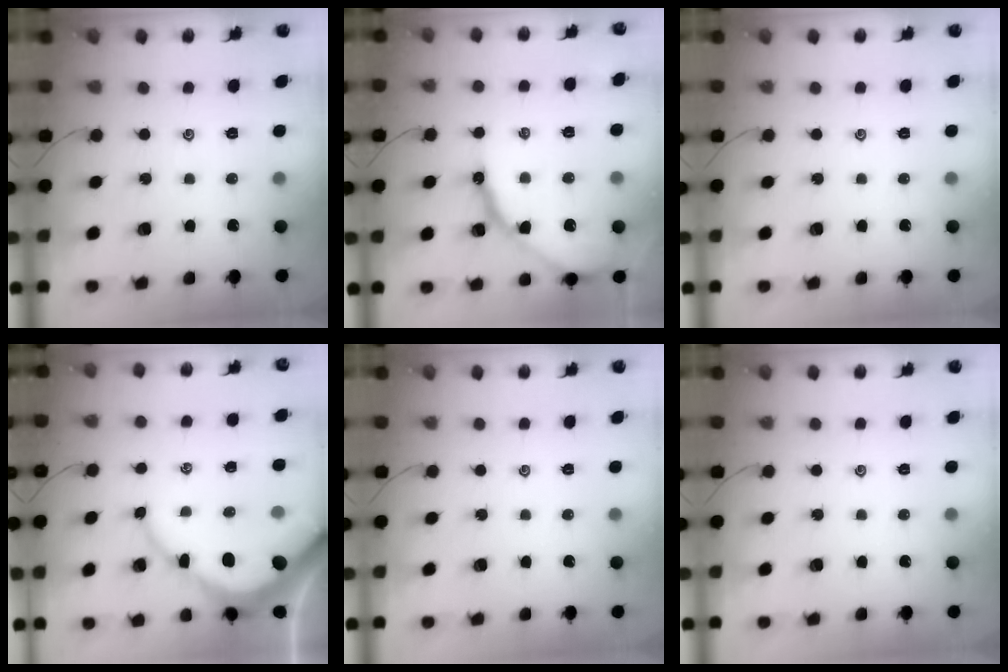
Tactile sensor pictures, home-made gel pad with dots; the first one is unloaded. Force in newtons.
{"total": 13.5, "press": 13.4, "slide": 1.2}
{"total": 0.0}
{"total": 8.5, "press": 8.4, "slide": 1.0}
{"total": 0.0}
{"total": 0.0}